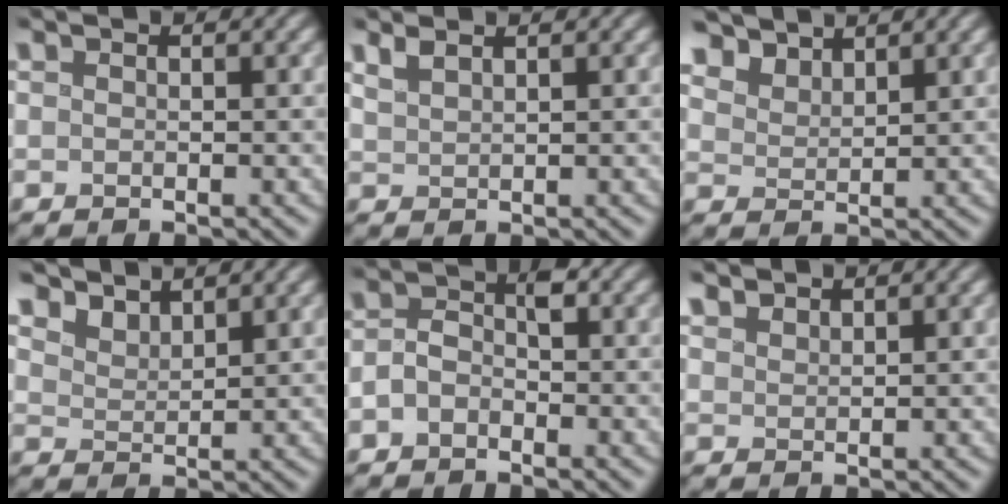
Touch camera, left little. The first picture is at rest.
{"total": 1.5, "force": [1.3, 0.4, 0.8], "torque": [-0.018, 0.004, 0.028]}
{"total": 4.1, "force": [3.7, 1.4, 0.9], "torque": [-0.034, -0.010, 0.081]}
{"total": 3.3, "force": [3.1, 0.8, 0.6], "torque": [-0.022, -0.009, 0.069]}
{"total": 2.6, "force": [-1.0, 1.5, 1.9], "torque": [-0.036, 0.009, -0.024]}
{"total": 2.1, "force": [2.0, 0.3, 0.3], "torque": [-0.006, 0.004, 0.041]}